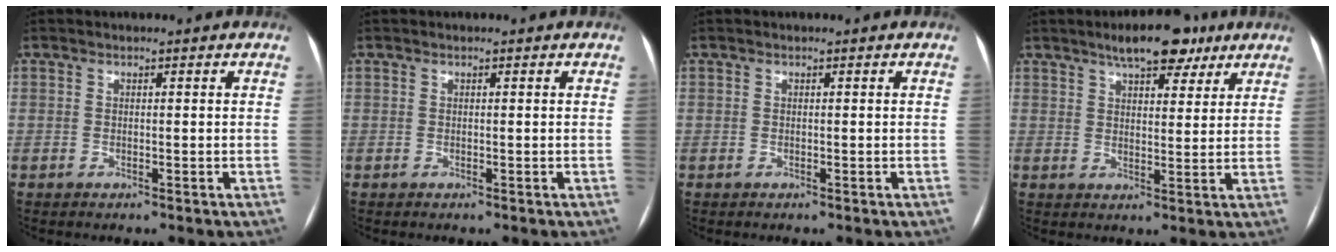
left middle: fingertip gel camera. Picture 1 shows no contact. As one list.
[{"total": 0.0}, {"total": 0.0}, {"total": 9.0, "force": [6.3, 3.3, 5.6], "torque": [-0.077, 0.012, 0.094]}]